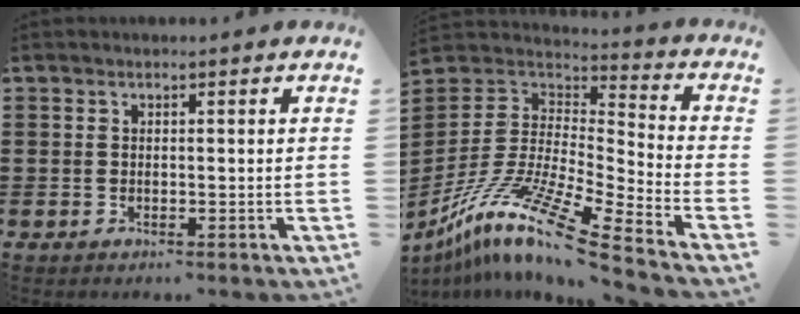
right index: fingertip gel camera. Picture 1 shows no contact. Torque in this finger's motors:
{"motor_torque": [0.57, 0.83, -0.19, -0.12]}